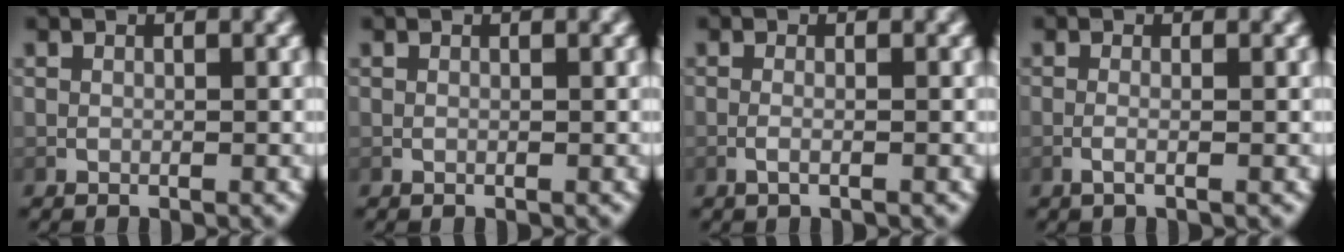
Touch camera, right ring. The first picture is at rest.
{"total": 0.0}
{"total": 1.3, "force": [-0.8, -0.1, 1.0], "torque": [-0.031, -0.009, -0.011]}
{"total": 1.3, "force": [-0.8, 0.0, 1.1], "torque": [-0.034, -0.011, -0.011]}